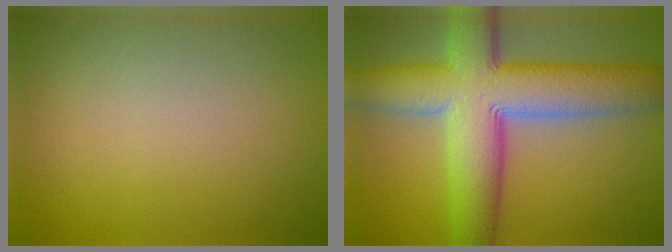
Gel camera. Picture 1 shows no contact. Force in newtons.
{"total": 11.8, "press": 11.8, "slide": 0.7}